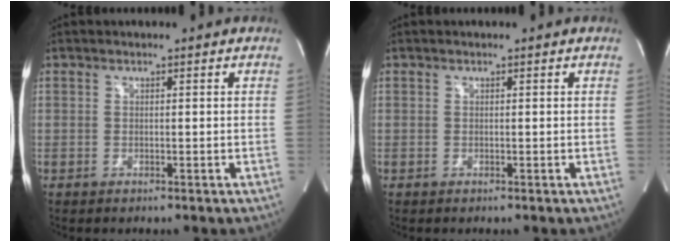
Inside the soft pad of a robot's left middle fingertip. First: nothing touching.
{"total": 0.0}